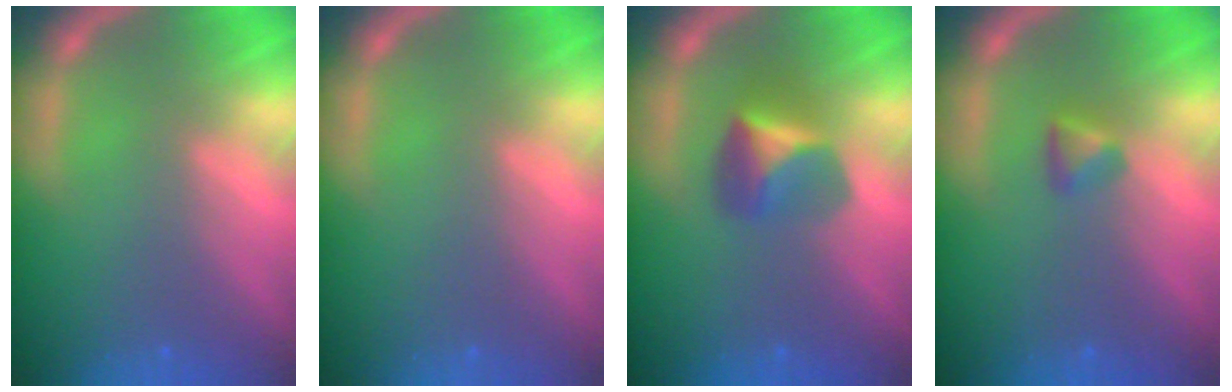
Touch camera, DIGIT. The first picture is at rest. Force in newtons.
{"total": 0.0}
{"total": 3.4}
{"total": 1.4}